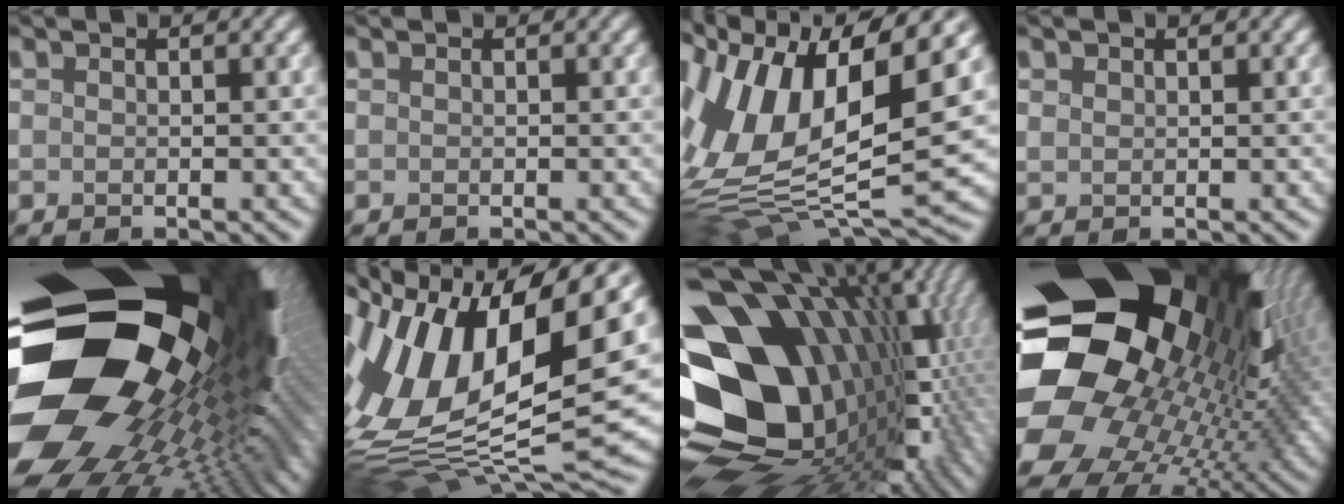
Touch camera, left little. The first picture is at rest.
{"total": 0.0}
{"total": 15.0, "force": [1.9, 7.1, 13.1], "torque": [-0.271, 0.001, 0.038]}
{"total": 0.9, "force": [0.6, 0.5, 0.4], "torque": [-0.008, 0.001, 0.012]}
{"total": 21.7, "force": [0.8, 14.8, 15.8], "torque": [-0.275, -0.023, 0.004]}
{"total": 17.2, "force": [2.1, 8.6, 14.7], "torque": [-0.300, 0.006, 0.033]}
{"total": 19.8, "force": [0.0, 15.0, 12.9], "torque": [-0.237, -0.023, 0.022]}
{"total": 21.1, "force": [2.0, 15.5, 14.2], "torque": [-0.271, -0.046, 0.040]}